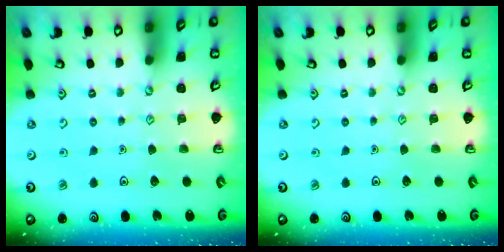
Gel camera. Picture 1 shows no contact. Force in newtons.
{"total": 0.0}